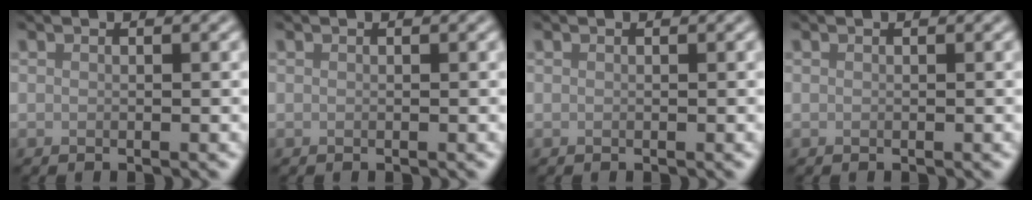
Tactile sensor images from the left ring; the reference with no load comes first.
{"total": 0.0}
{"total": 0.0}
{"total": 0.0}